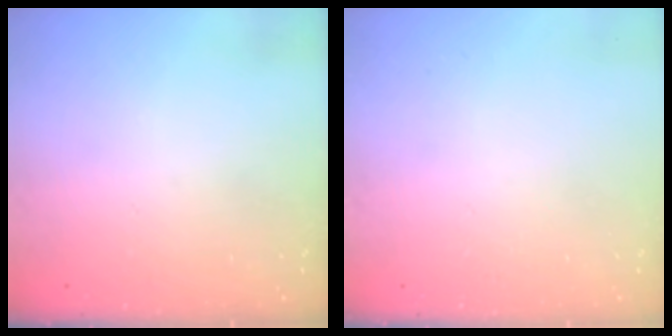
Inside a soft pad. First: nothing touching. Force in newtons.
{"total": 0.0}